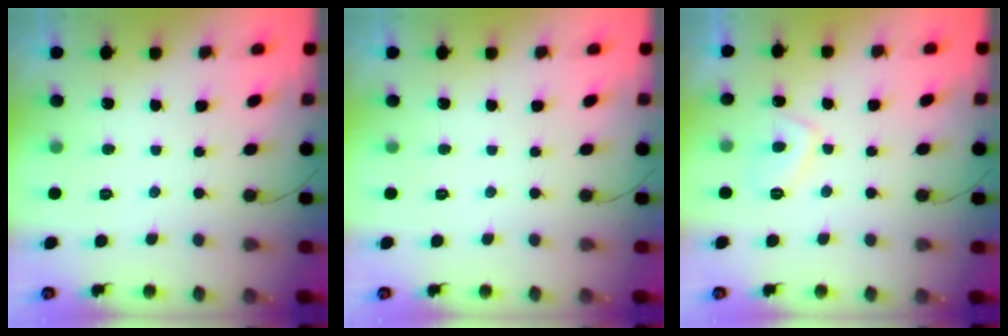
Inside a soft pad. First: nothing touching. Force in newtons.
{"total": 0.0}
{"total": 3.6, "press": 3.5, "slide": 0.9}